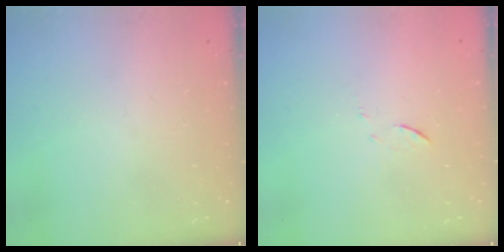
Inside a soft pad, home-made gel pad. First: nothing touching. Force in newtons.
{"total": 5.5, "press": 5.4, "slide": 0.7}